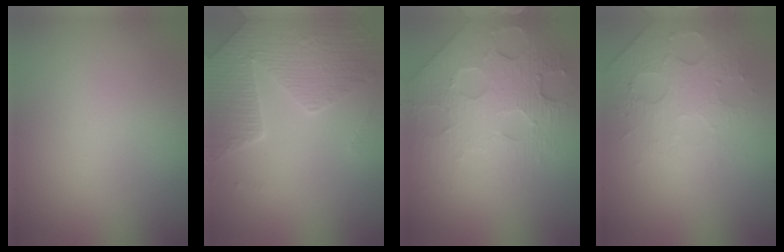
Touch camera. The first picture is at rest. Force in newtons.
{"total": 4.8, "press": 4.6, "slide": 1.5}
{"total": 8.1, "press": 5.5, "slide": 6.0}
{"total": 4.7, "press": 3.2, "slide": 3.5}